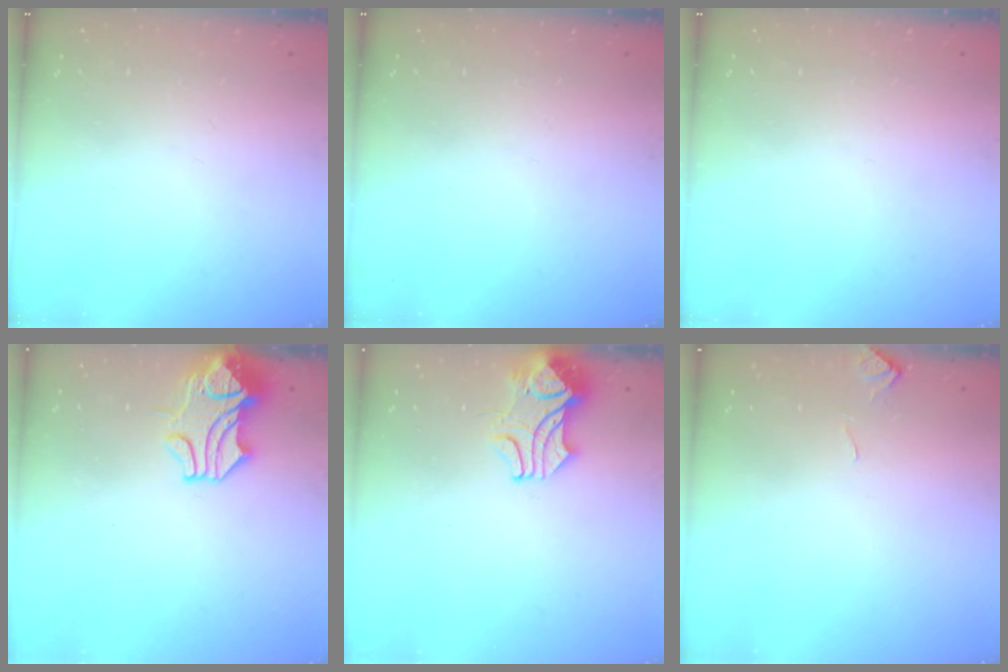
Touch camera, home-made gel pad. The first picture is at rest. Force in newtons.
{"total": 0.0}
{"total": 0.0}
{"total": 2.4, "press": 2.1, "slide": 1.1}
{"total": 2.4, "press": 2.2, "slide": 0.9}
{"total": 4.3, "press": 4.3, "slide": 0.4}